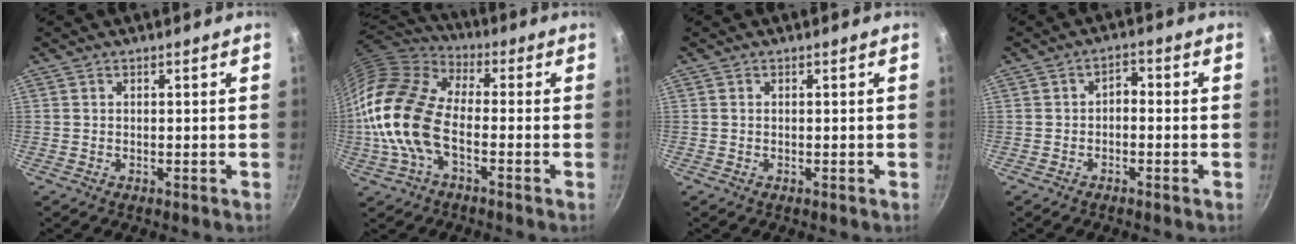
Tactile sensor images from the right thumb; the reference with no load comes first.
{"total": 17.9, "force": [-3.5, 10.1, 14.4], "torque": [-0.269, 0.031, -0.085]}
{"total": 0.0}
{"total": 2.5, "force": [-0.9, 1.5, 1.7], "torque": [-0.020, 0.018, -0.017]}